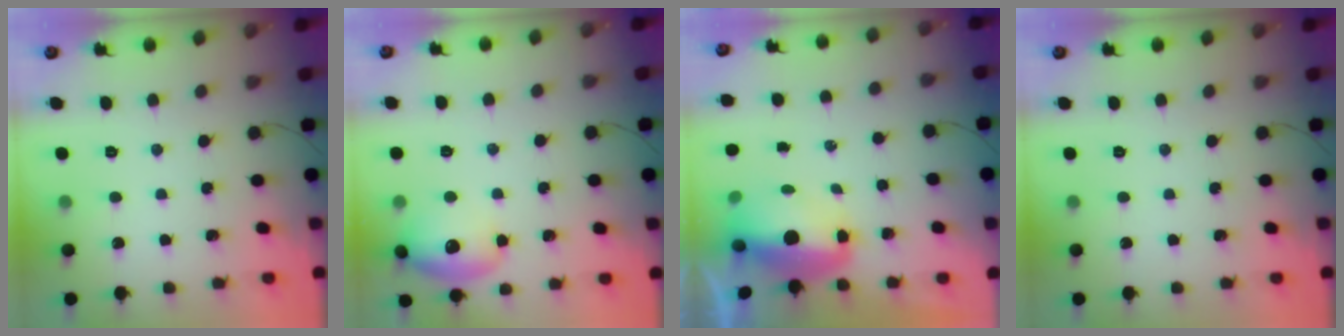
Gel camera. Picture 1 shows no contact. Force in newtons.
{"total": 13.4, "press": 12.5, "slide": 5.0}
{"total": 9.8, "press": 9.6, "slide": 1.9}
{"total": 0.0}